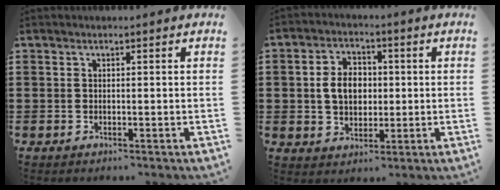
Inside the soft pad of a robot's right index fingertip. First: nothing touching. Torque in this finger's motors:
{"motor_torque": [0.31, 0.21, 0.21, 0.11]}